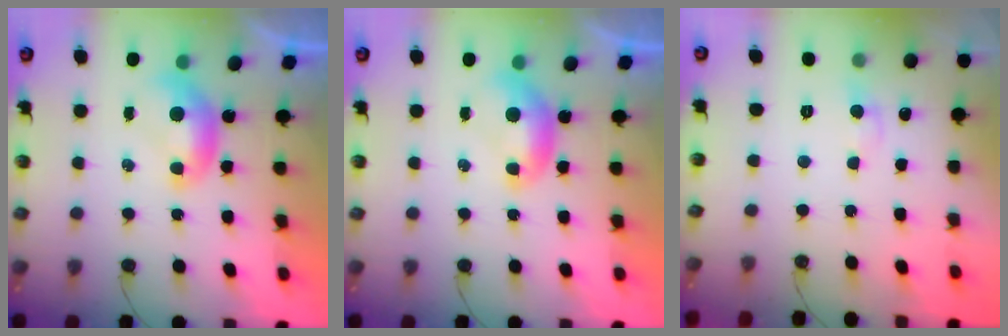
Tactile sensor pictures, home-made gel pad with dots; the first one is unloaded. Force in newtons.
{"total": 0.0}
{"total": 2.8, "press": 2.6, "slide": 0.9}